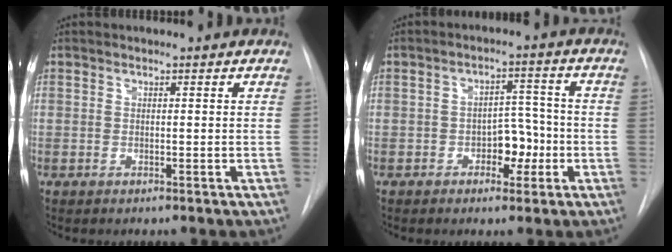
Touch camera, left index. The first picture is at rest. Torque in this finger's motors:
{"motor_torque": [0.34, 0.34, 0.06, 0.01]}